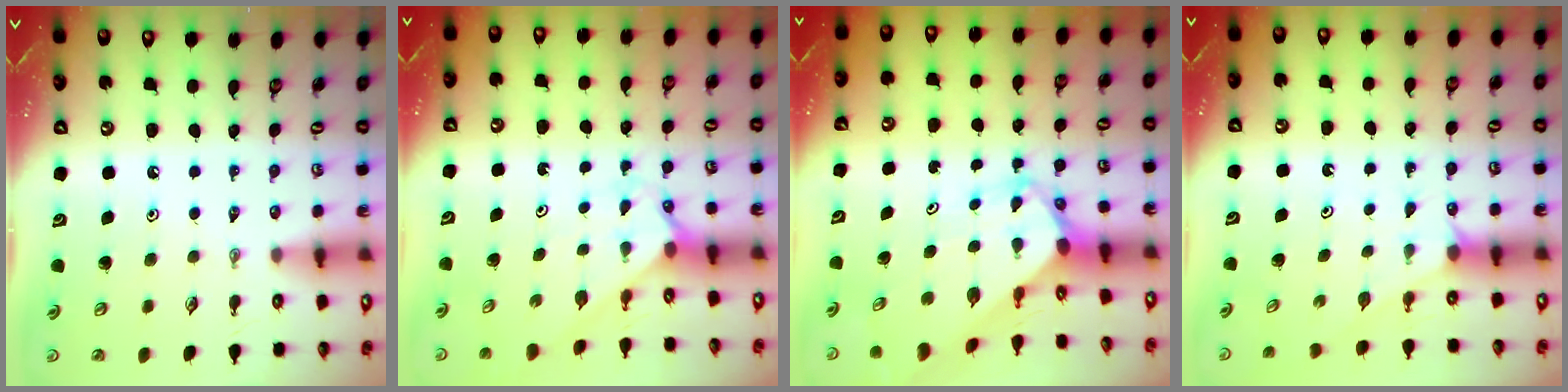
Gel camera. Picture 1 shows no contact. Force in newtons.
{"total": 2.3, "press": 2.3, "slide": 0.2}
{"total": 3.0, "press": 2.9, "slide": 0.4}
{"total": 1.4, "press": 1.4, "slide": 0.2}